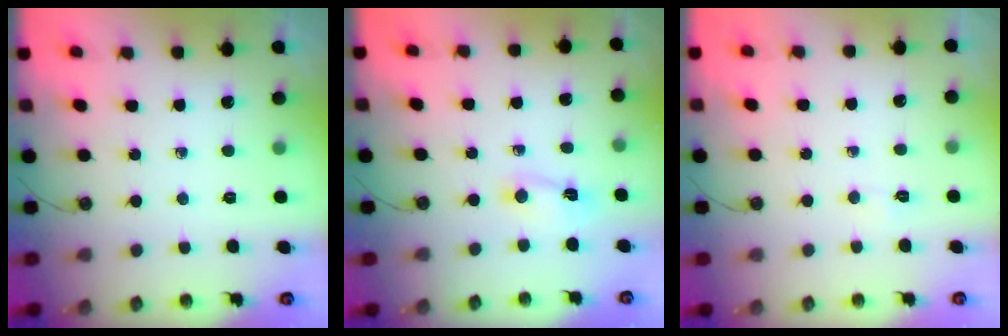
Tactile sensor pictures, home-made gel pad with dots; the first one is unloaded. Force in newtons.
{"total": 1.8, "press": 1.8, "slide": 0.3}
{"total": 2.3, "press": 2.3, "slide": 0.3}